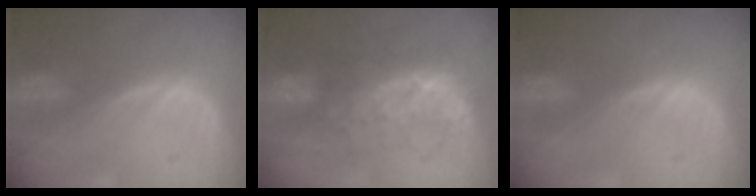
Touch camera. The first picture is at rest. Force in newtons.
{"total": 8.1, "press": 7.8, "slide": 1.9}
{"total": 0.0}